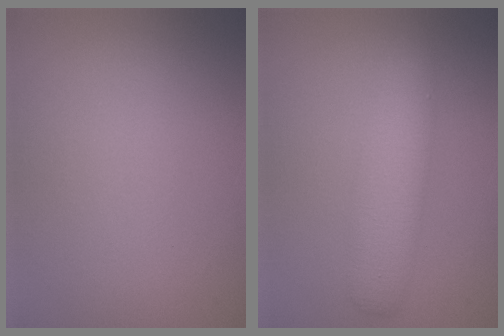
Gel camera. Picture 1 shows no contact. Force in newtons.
{"total": 3.7, "press": 3.7, "slide": 0.0}